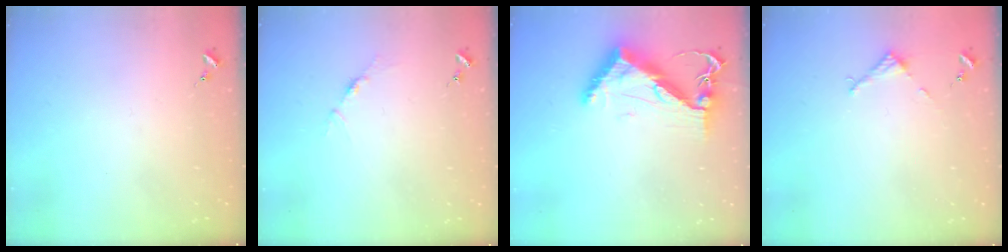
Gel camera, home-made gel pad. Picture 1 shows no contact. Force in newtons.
{"total": 3.5, "press": 3.5, "slide": 0.4}
{"total": 11.4, "press": 11.3, "slide": 1.2}
{"total": 2.7, "press": 2.7, "slide": 0.2}